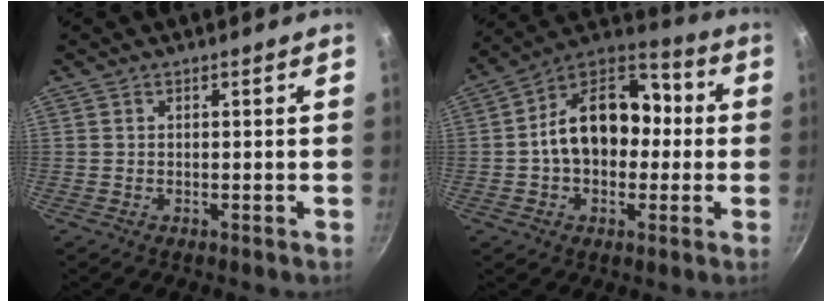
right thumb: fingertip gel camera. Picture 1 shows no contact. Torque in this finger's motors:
{"motor_torque": [1.43, 2.89, 1.24, -0.59, 0.17]}